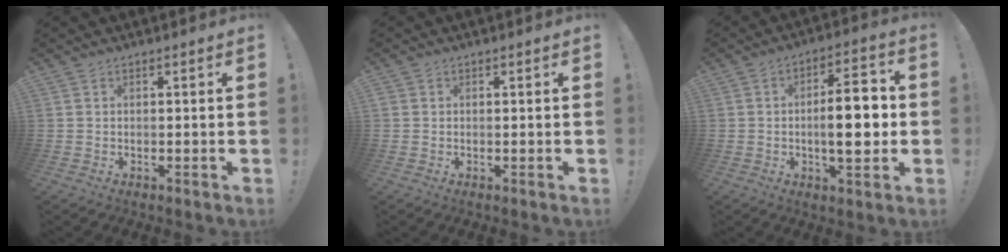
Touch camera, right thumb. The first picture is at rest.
{"total": 0.7, "force": [0.2, 0.7, 0.0], "torque": [-0.008, 0.005, 0.005]}
{"total": 13.4, "force": [-1.0, 4.7, 12.5], "torque": [-0.181, 0.005, -0.025]}